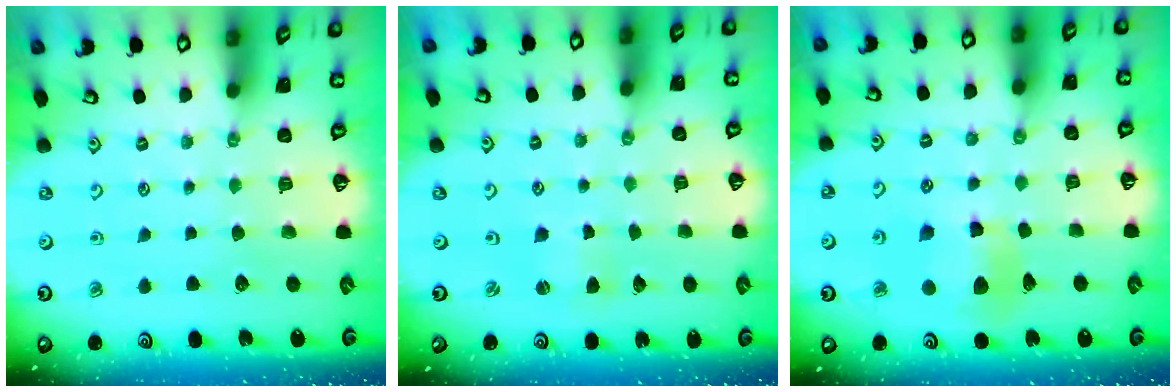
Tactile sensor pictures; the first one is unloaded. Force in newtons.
{"total": 1.8, "press": 1.8, "slide": 0.3}
{"total": 9.9, "press": 9.8, "slide": 1.3}